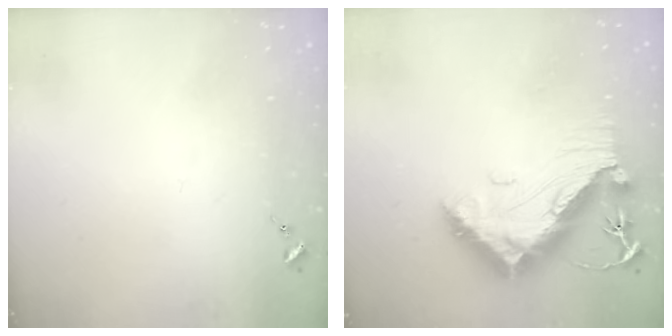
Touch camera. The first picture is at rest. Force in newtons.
{"total": 14.8, "press": 14.7, "slide": 1.3}